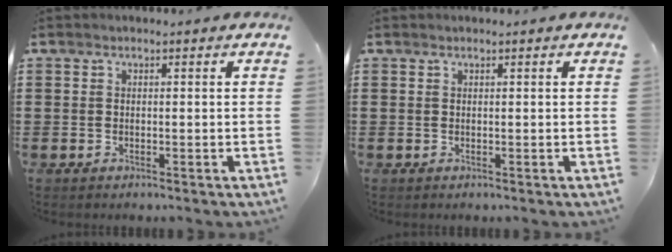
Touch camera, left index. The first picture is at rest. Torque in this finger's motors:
{"motor_torque": [0.15, 0.24, -0.01, 0.01]}